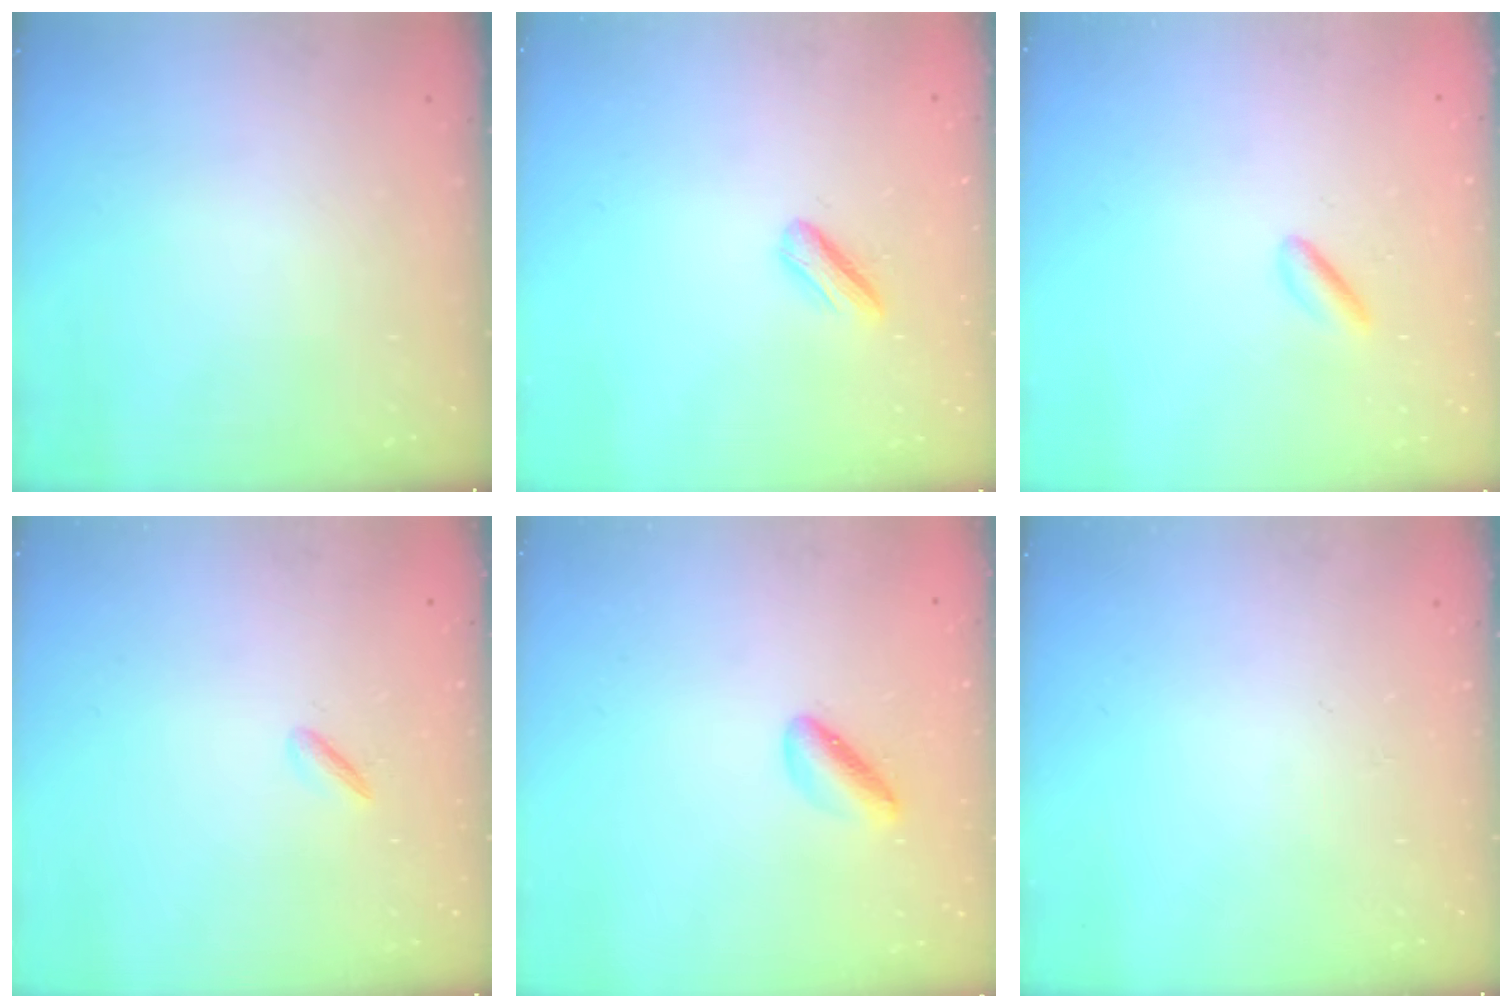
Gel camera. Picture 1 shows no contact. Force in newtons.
{"total": 3.8, "press": 3.8, "slide": 0.4}
{"total": 1.5, "press": 1.3, "slide": 0.7}
{"total": 1.9, "press": 1.8, "slide": 0.6}
{"total": 3.2, "press": 3.2, "slide": 0.6}
{"total": 0.0}